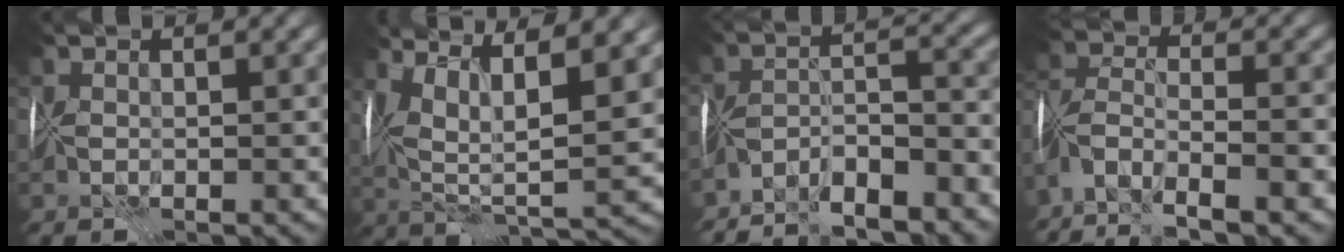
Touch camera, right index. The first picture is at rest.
{"total": 9.5, "force": [4.3, 2.9, 8.0], "torque": [-0.152, 0.003, 0.078]}
{"total": 6.6, "force": [-5.8, 1.0, 2.9], "torque": [-0.037, 0.003, -0.107]}
{"total": 8.1, "force": [-5.8, 2.4, 5.1], "torque": [-0.092, -0.003, -0.117]}